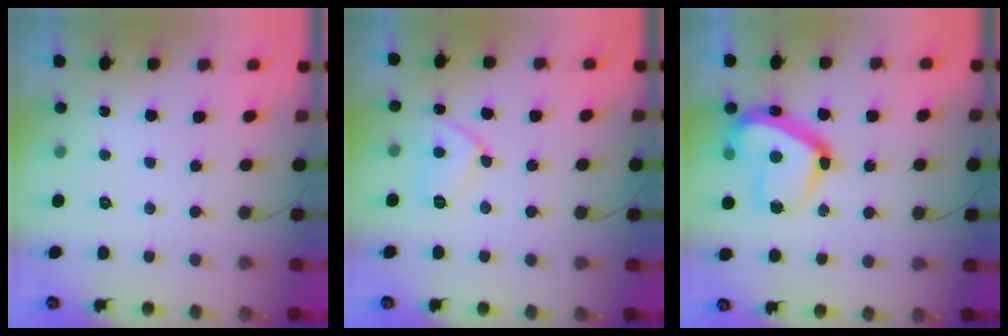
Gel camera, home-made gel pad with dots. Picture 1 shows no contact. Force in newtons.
{"total": 8.3, "press": 8.2, "slide": 0.8}
{"total": 19.1, "press": 19.1, "slide": 1.7}